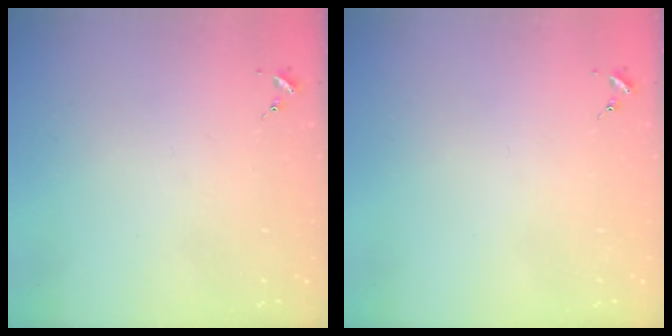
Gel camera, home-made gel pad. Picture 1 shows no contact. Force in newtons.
{"total": 0.0}